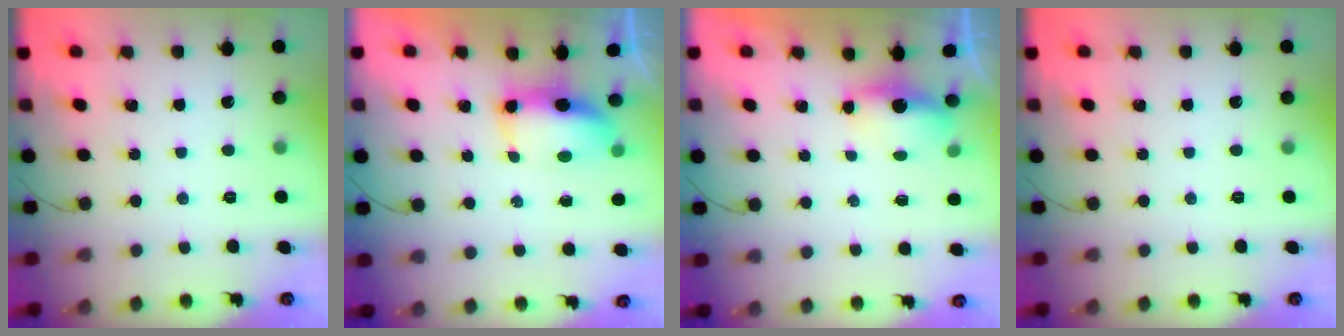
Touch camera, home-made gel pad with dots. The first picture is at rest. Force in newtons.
{"total": 8.1, "press": 7.7, "slide": 2.2}
{"total": 6.2, "press": 4.3, "slide": 4.6}
{"total": 0.0}